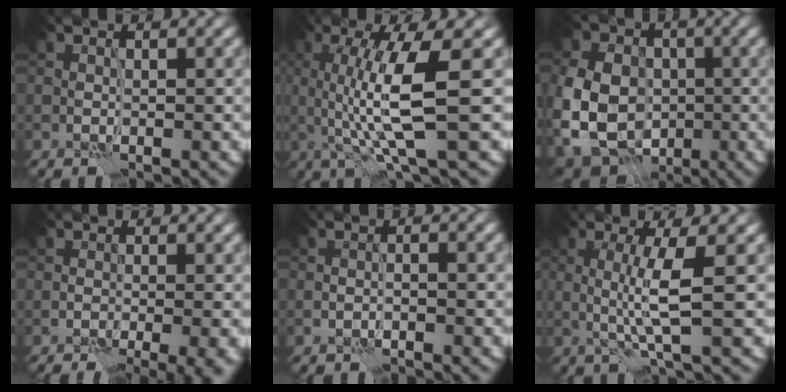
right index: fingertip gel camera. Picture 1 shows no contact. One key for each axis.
{"total": 7.2, "fx": 0.2, "fy": 1.2, "fz": 7.1, "tx": -0.105, "ty": -0.005, "tz": 0.004}
{"total": 13.9, "fx": -1.6, "fy": 11.4, "fz": 7.7, "tx": -0.151, "ty": -0.007, "tz": -0.056}
{"total": 4.9, "fx": -2.4, "fy": 1.7, "fz": 3.9, "tx": -0.039, "ty": -0.011, "tz": -0.022}
{"total": 1.0, "fx": -0.9, "fy": -0.4, "fz": 0.1, "tx": 0.000, "ty": 0.001, "tz": -0.018}
{"total": 3.4, "fx": -0.2, "fy": -0.4, "fz": 3.3, "tx": -0.066, "ty": -0.001, "tz": -0.002}